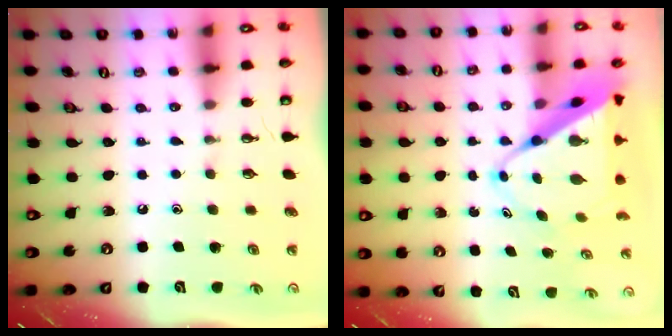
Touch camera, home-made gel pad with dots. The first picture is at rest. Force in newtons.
{"total": 11.7, "press": 11.6, "slide": 0.9}